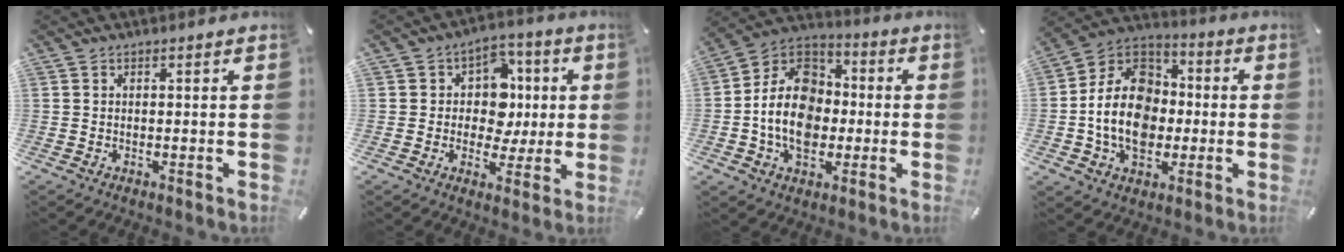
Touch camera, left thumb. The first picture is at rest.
{"total": 10.1, "force": [0.7, 9.2, 4.2], "torque": [-0.055, 0.002, 0.014]}
{"total": 14.5, "force": [-3.3, 11.6, 8.1], "torque": [-0.191, 0.015, -0.064]}
{"total": 15.9, "force": [-3.3, 12.7, 8.9], "torque": [-0.203, 0.015, -0.065]}